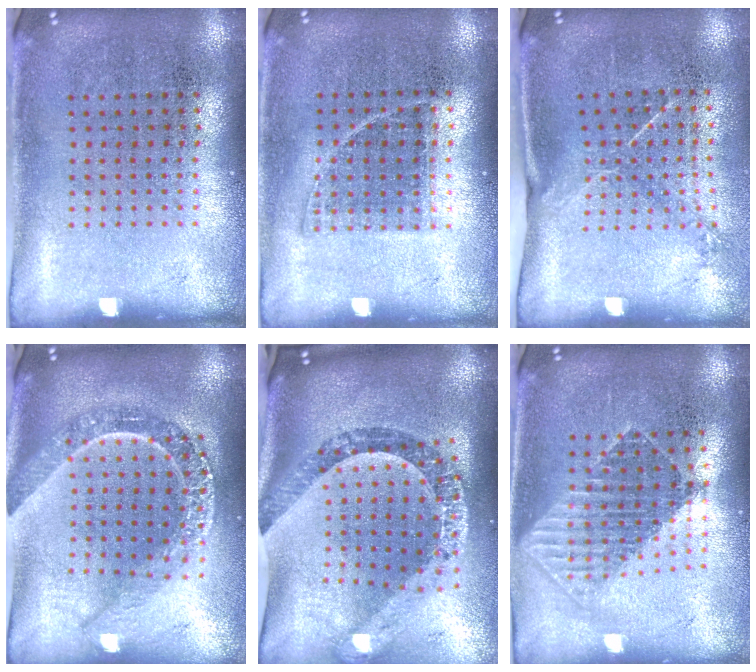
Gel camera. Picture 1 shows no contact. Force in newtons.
{"total": 0.8, "press": 0.7, "slide": 0.4}
{"total": 1.5, "press": 1.0, "slide": 1.0}
{"total": 2.4, "press": 2.0, "slide": 1.3}
{"total": 2.5, "press": 2.0, "slide": 1.5}
{"total": 1.7, "press": 1.4, "slide": 1.1}